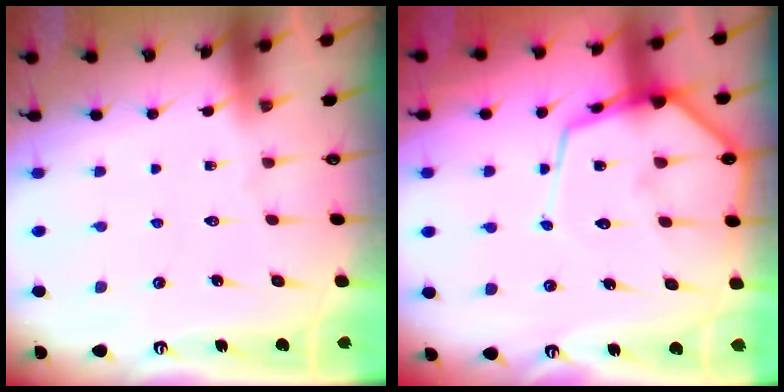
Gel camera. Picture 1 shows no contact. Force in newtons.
{"total": 13.1, "press": 13.0, "slide": 1.3}